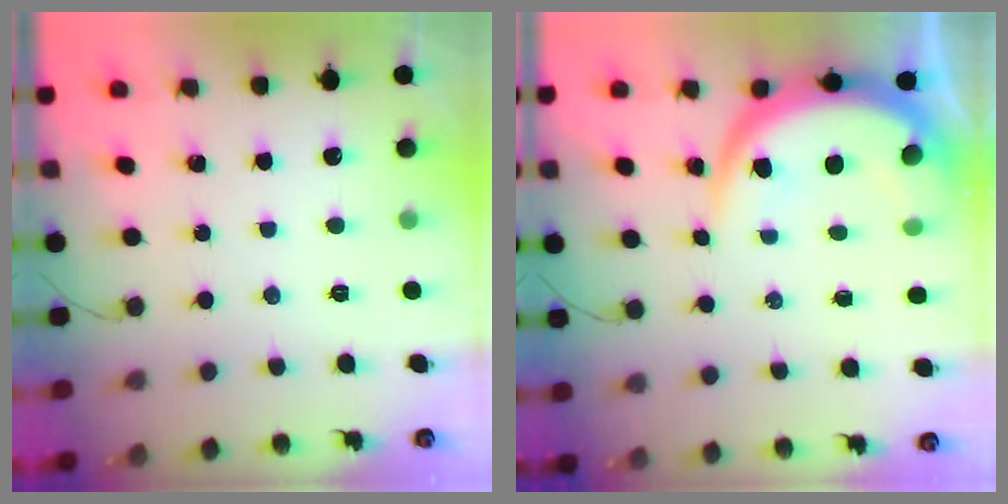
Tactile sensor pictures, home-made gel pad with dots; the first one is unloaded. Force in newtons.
{"total": 9.0, "press": 9.0, "slide": 0.9}